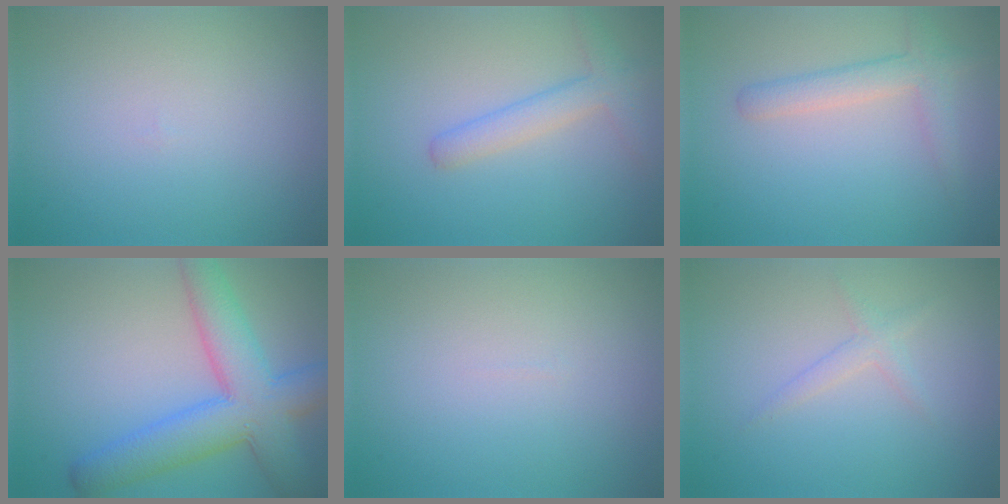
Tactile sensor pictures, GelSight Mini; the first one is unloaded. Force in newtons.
{"total": 2.7, "press": 2.7, "slide": 0.1}
{"total": 2.6, "press": 2.6, "slide": 0.2}
{"total": 8.2, "press": 8.2, "slide": 0.3}
{"total": 0.0}
{"total": 1.4, "press": 1.4, "slide": 0.1}